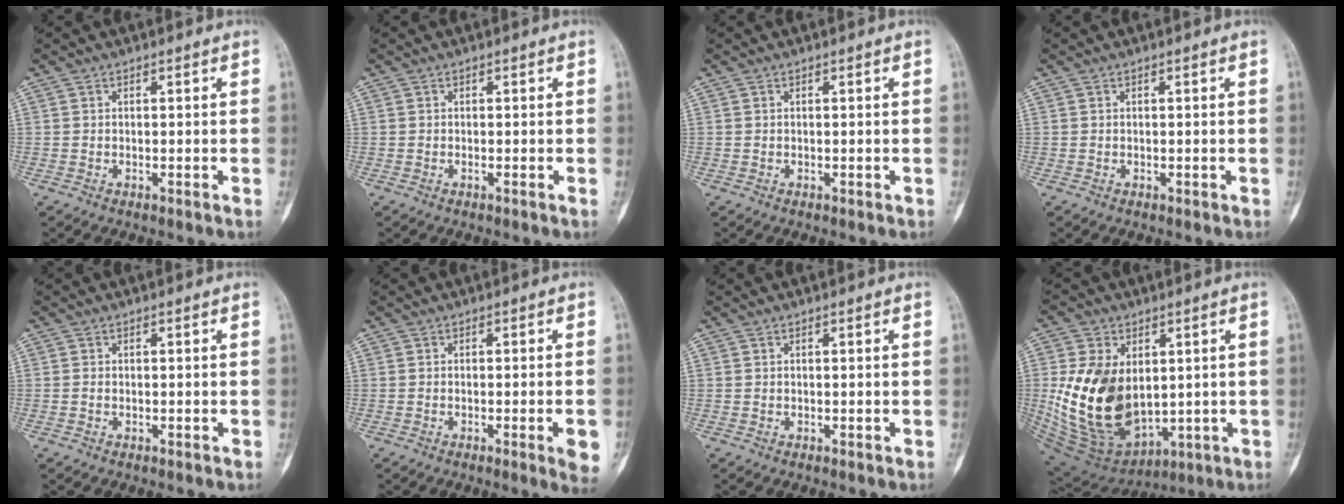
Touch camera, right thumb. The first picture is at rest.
{"total": 0.0}
{"total": 0.0}
{"total": 0.0}
{"total": 0.7, "force": [-0.2, 0.5, 0.4], "torque": [-0.005, 0.001, -0.006]}
{"total": 4.7, "force": [-1.8, 0.6, 4.3], "torque": [-0.049, -0.001, -0.025]}
{"total": 0.0}
{"total": 19.8, "force": [0.9, 13.0, 14.8], "torque": [-0.251, -0.017, 0.047]}